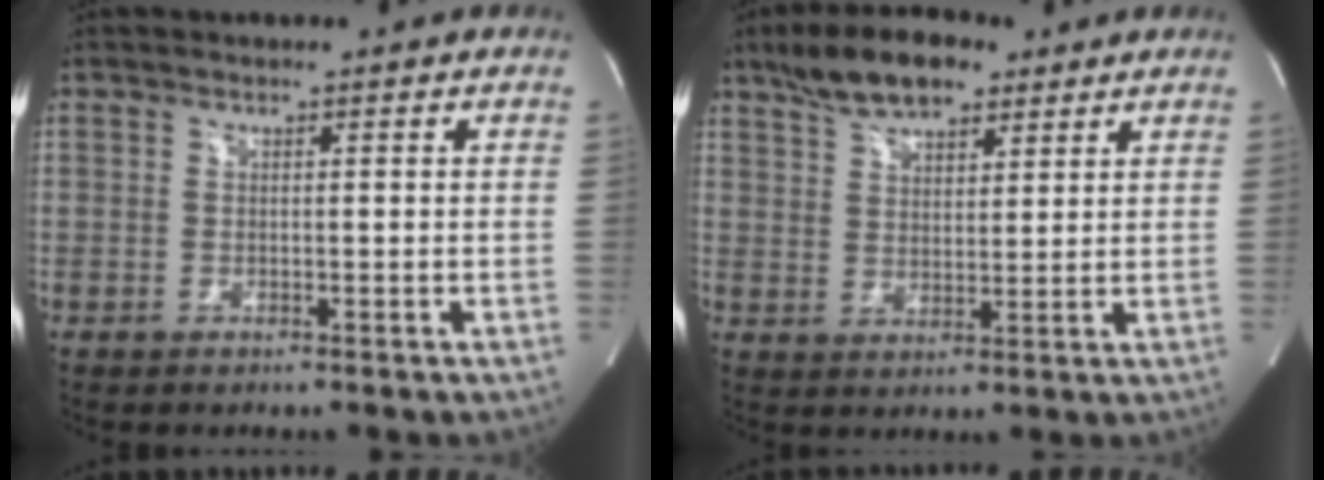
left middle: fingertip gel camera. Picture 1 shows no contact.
{"total": 9.4, "force": [6.6, 3.8, 5.5], "torque": [-0.100, 0.017, 0.118]}